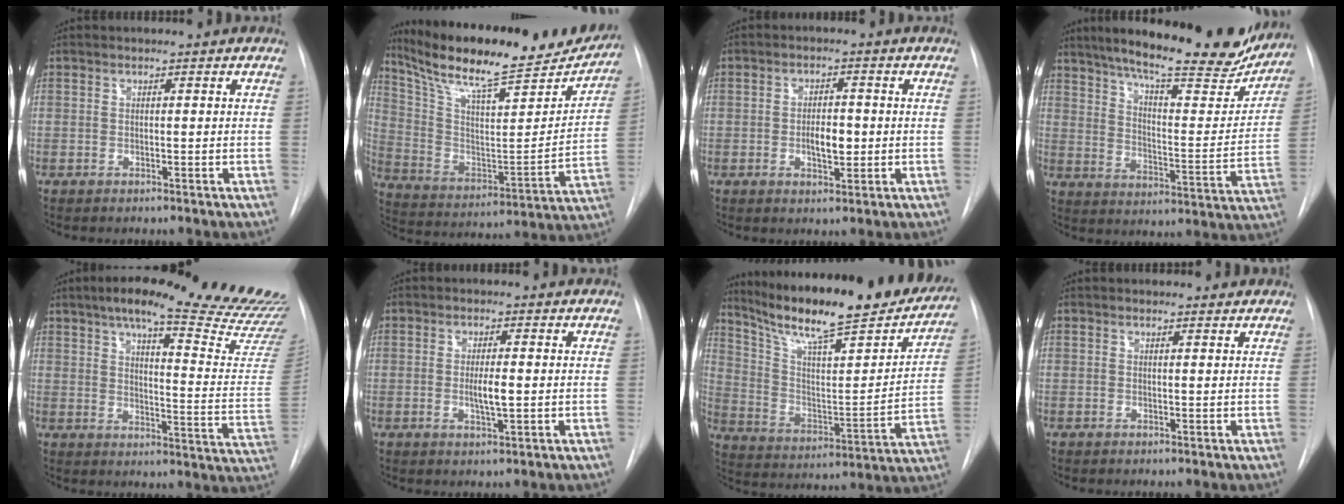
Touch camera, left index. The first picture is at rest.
{"total": 25.2, "force": [21.7, 4.5, 11.9], "torque": [-0.207, -0.021, 0.330]}
{"total": 4.2, "force": [-0.5, 1.9, 3.7], "torque": [-0.060, 0.001, -0.006]}
{"total": 24.3, "force": [20.4, 4.6, 12.3], "torque": [-0.186, -0.026, 0.274]}
{"total": 27.5, "force": [23.9, 1.8, 13.6], "torque": [-0.179, -0.092, 0.284]}
{"total": 3.4, "force": [-0.3, 0.6, 3.4], "torque": [-0.061, -0.003, -0.003]}
{"total": 27.0, "force": [23.1, 3.8, 13.6], "torque": [-0.219, -0.044, 0.333]}
{"total": 1.3, "force": [1.1, 0.5, 0.1], "torque": [-0.006, 0.001, 0.010]}